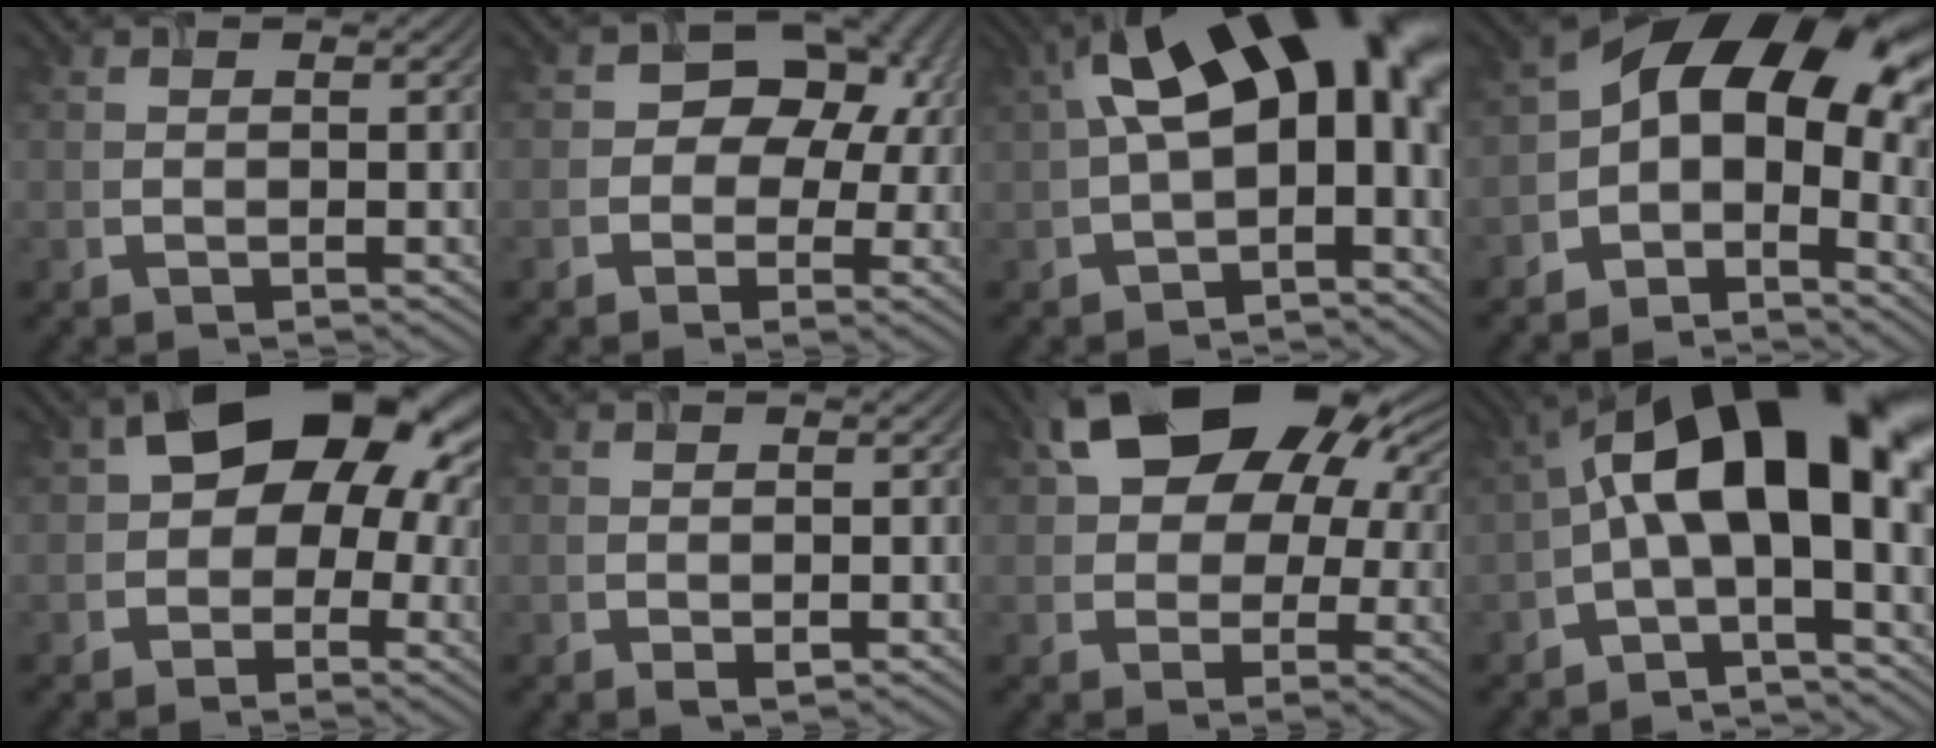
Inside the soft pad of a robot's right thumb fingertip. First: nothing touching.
{"total": 9.2, "force": [1.4, 7.8, 4.7], "torque": [-0.065, 0.022, -0.015]}
{"total": 16.9, "force": [2.9, 8.6, 14.3], "torque": [-0.212, 0.016, 0.047]}
{"total": 12.0, "force": [-1.4, 7.7, 9.1], "torque": [-0.137, 0.004, -0.041]}
{"total": 12.8, "force": [2.4, 8.9, 8.9], "torque": [-0.105, 0.006, 0.022]}
{"total": 0.9, "force": [-0.2, 0.6, 0.7], "torque": [-0.008, -0.005, -0.001]}
{"total": 15.3, "force": [6.5, 10.0, 9.5], "torque": [-0.138, 0.018, 0.099]}
{"total": 15.1, "force": [1.3, 6.2, 13.7], "torque": [-0.204, 0.033, 0.008]}